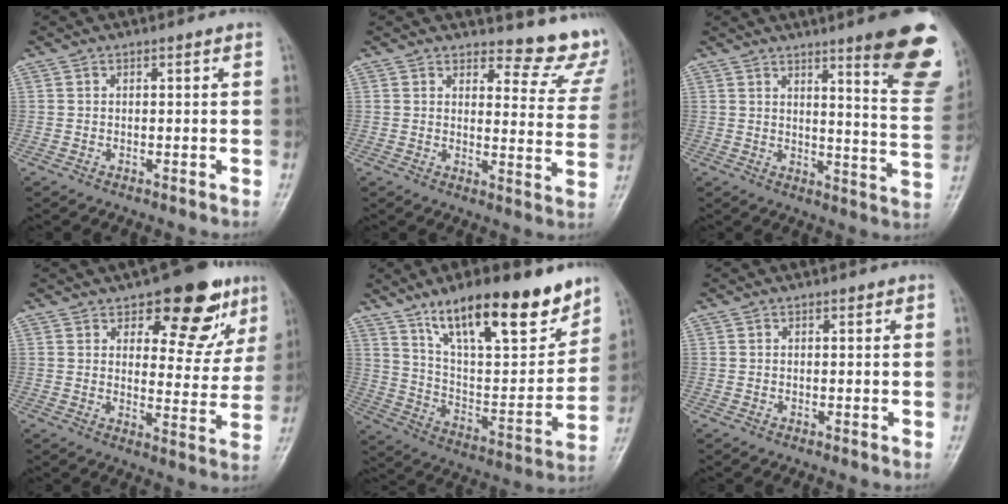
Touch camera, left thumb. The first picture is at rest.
{"total": 11.1, "force": [10.3, 3.6, 2.2], "torque": [0.012, -0.104, 0.096]}
{"total": 16.7, "force": [10.0, 2.5, 13.1], "torque": [-0.130, -0.066, 0.125]}
{"total": 14.2, "force": [8.5, 6.8, 9.1], "torque": [-0.057, -0.043, 0.114]}
{"total": 22.7, "force": [14.9, 7.7, 15.3], "torque": [-0.196, -0.059, 0.251]}
{"total": 0.0}